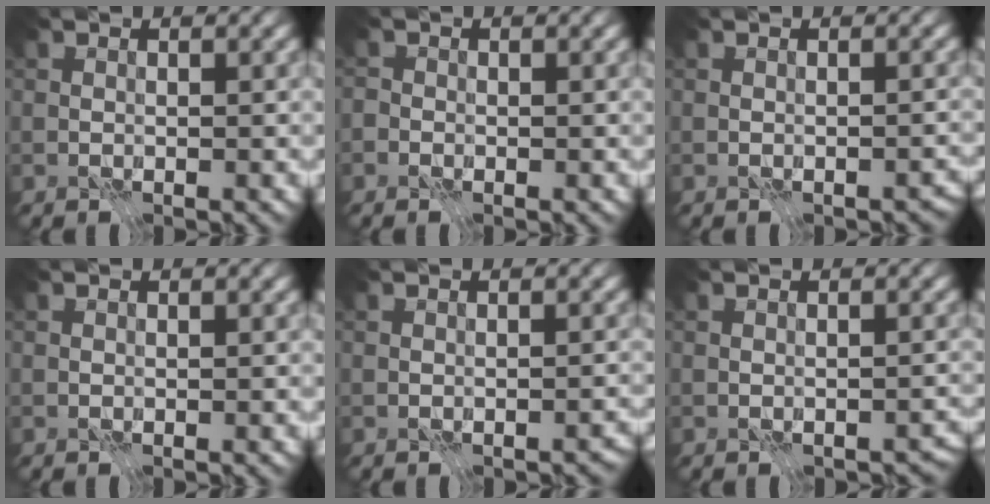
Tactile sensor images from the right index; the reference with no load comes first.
{"total": 1.2, "force": [-0.6, 1.0, 0.1], "torque": [0.003, 0.000, -0.015]}
{"total": 1.0, "force": [-0.6, 0.6, 0.5], "torque": [-0.002, -0.007, -0.003]}
{"total": 0.0}
{"total": 0.8, "force": [-0.6, 0.5, 0.3], "torque": [-0.001, -0.006, -0.004]}
{"total": 1.6, "force": [-0.8, 1.0, 1.0], "torque": [-0.008, -0.009, -0.007]}